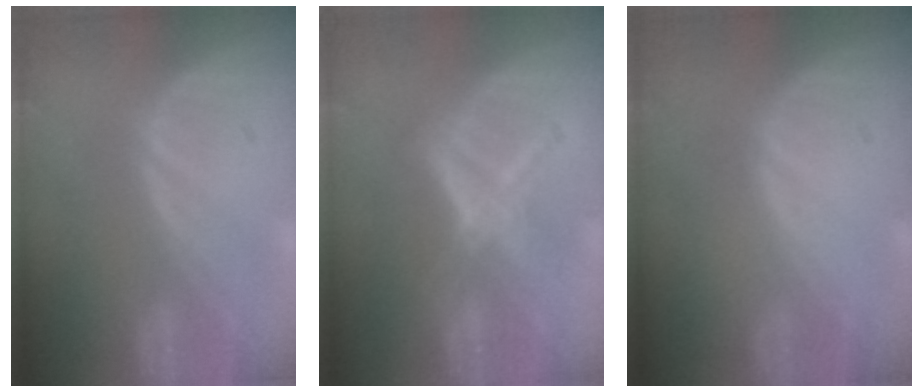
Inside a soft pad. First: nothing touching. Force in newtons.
{"total": 5.4, "press": 5.2, "slide": 1.3}
{"total": 0.0}